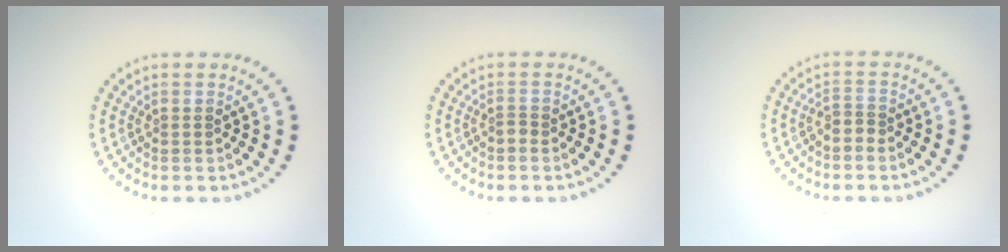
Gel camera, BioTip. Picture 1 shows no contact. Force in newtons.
{"total": 0.9, "press": 0.6, "slide": 0.6}
{"total": 1.6, "press": 1.2, "slide": 1.1}